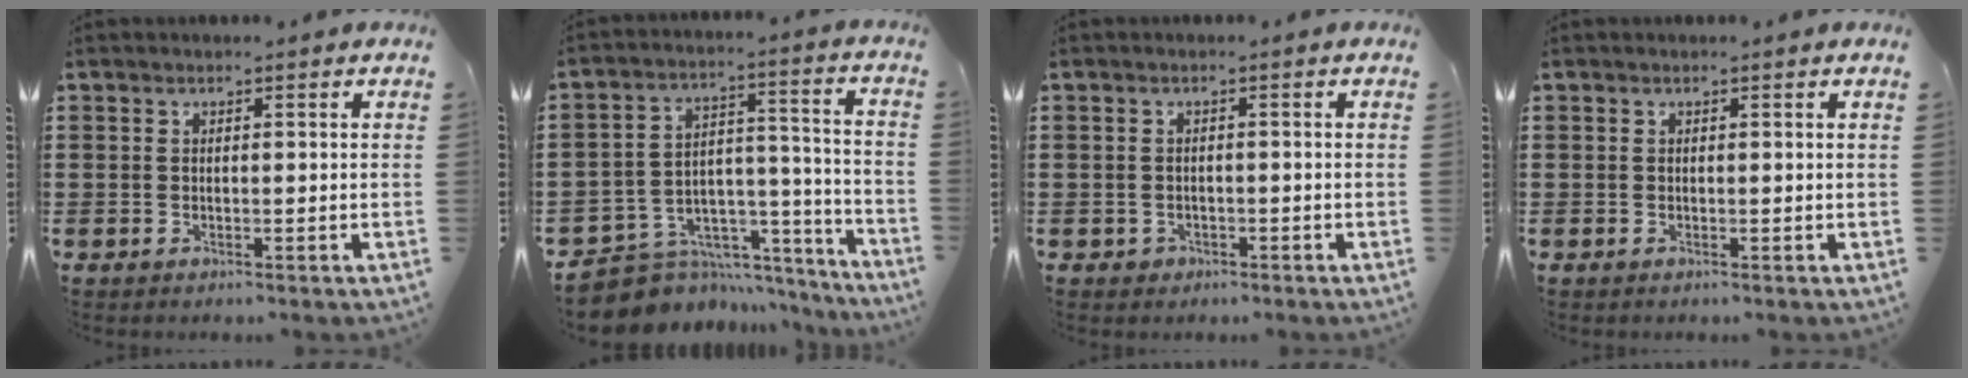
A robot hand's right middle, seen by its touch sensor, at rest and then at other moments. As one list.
[{"total": 7.2, "force": [-6.0, 3.9, 0.8], "torque": [-0.020, 0.006, -0.109]}, {"total": 1.1, "force": [-0.7, 0.8, 0.1], "torque": [-0.005, 0.002, -0.017]}, {"total": 0.0}]